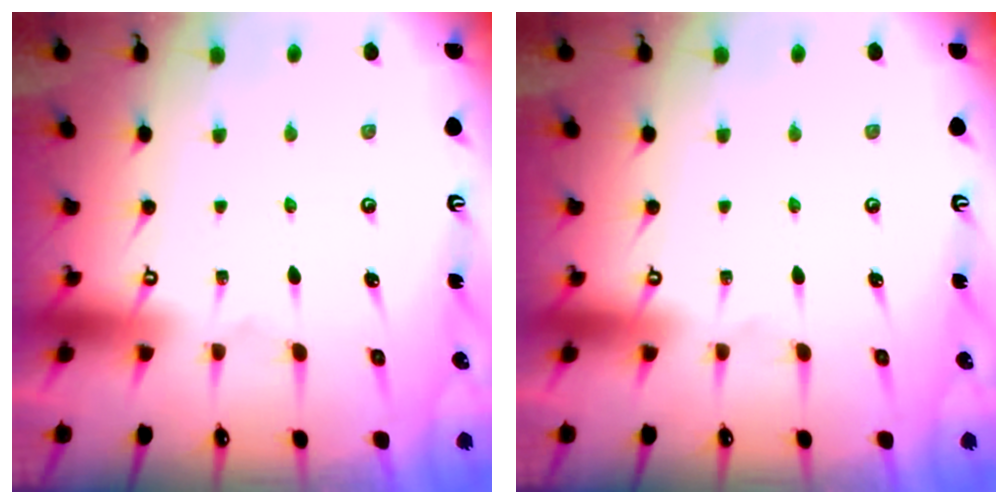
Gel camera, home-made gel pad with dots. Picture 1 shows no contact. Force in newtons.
{"total": 0.0}